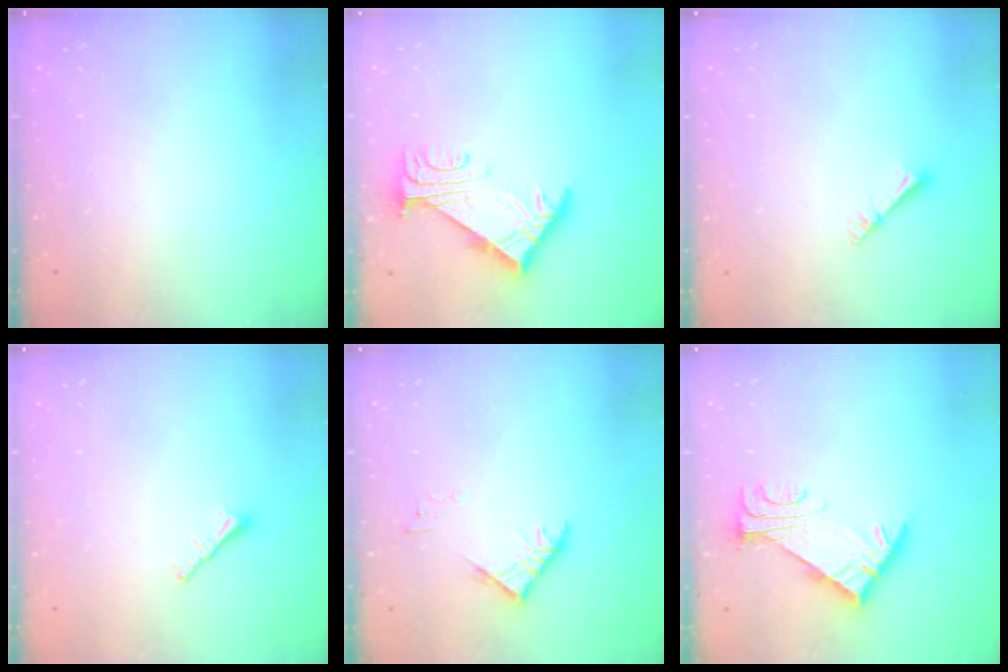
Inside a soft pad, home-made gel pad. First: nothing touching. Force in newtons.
{"total": 5.4, "press": 5.2, "slide": 1.1}
{"total": 3.0, "press": 3.0, "slide": 0.3}
{"total": 1.9, "press": 1.8, "slide": 0.5}
{"total": 3.3, "press": 3.2, "slide": 0.8}
{"total": 6.0, "press": 5.9, "slide": 1.0}